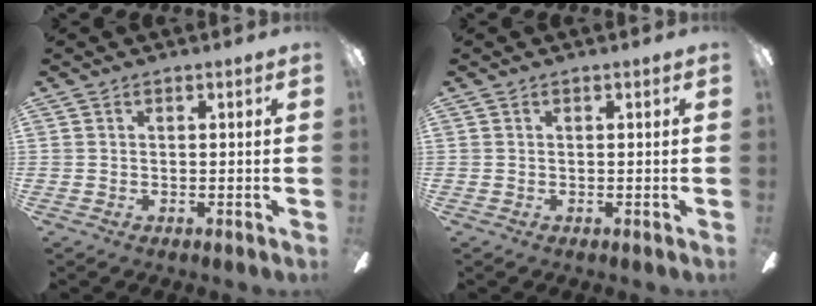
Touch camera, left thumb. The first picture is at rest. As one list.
[{"total": 0.0}]